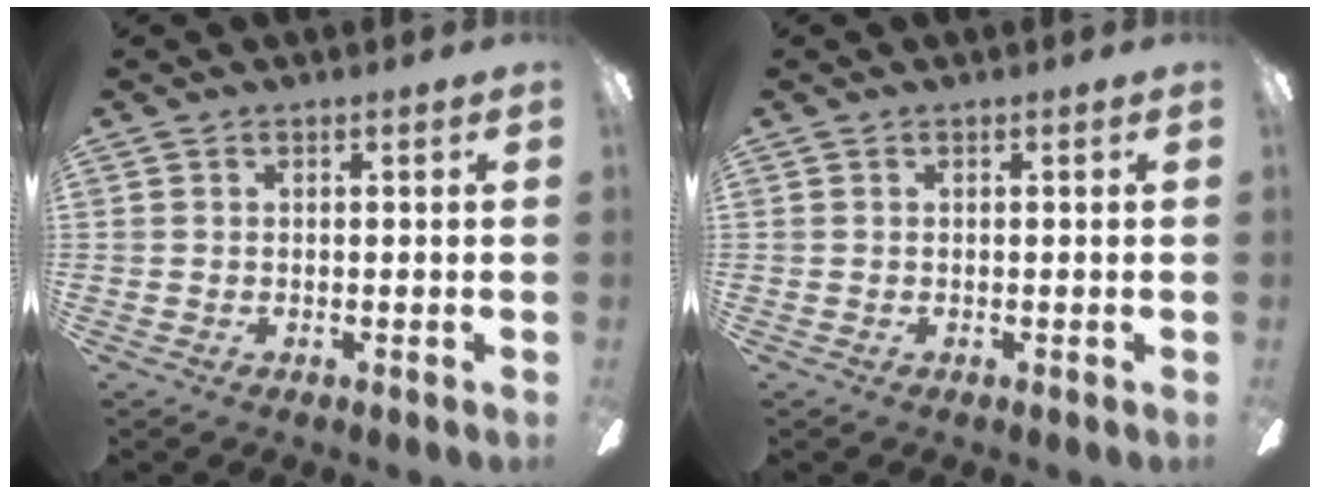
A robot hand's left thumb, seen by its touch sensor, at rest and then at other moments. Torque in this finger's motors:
{"motor_torque": [0.00, 0.00, 0.00, 0.00, 0.00]}